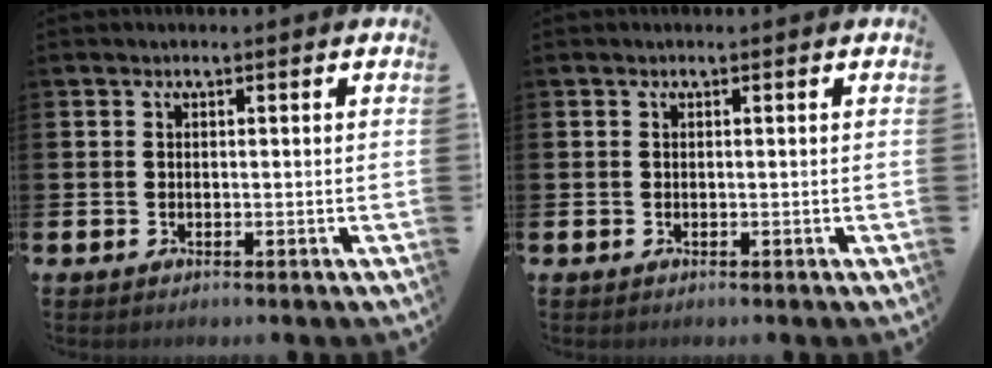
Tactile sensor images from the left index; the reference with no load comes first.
{"total": 0.0}